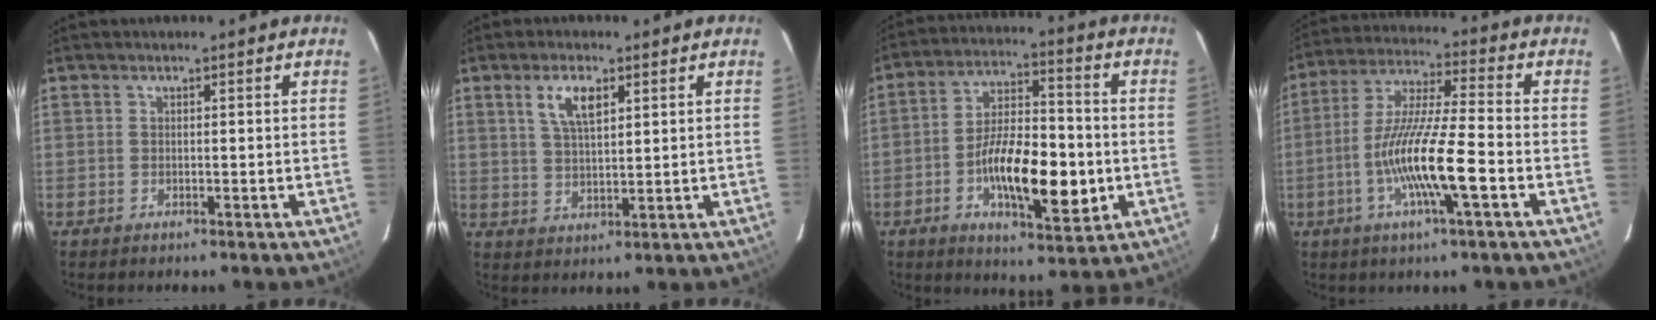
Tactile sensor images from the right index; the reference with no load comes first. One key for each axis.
{"total": 5.7, "fx": 2.8, "fy": 2.2, "fz": 4.5, "tx": -0.083, "ty": 0.006, "tz": 0.054}
{"total": 15.1, "fx": -3.7, "fy": 5.7, "fz": 13.5, "tx": -0.244, "ty": 0.004, "tz": -0.058}
{"total": 14.1, "fx": -4.7, "fy": 0.9, "fz": 13.2, "tx": -0.259, "ty": -0.004, "tz": -0.093}